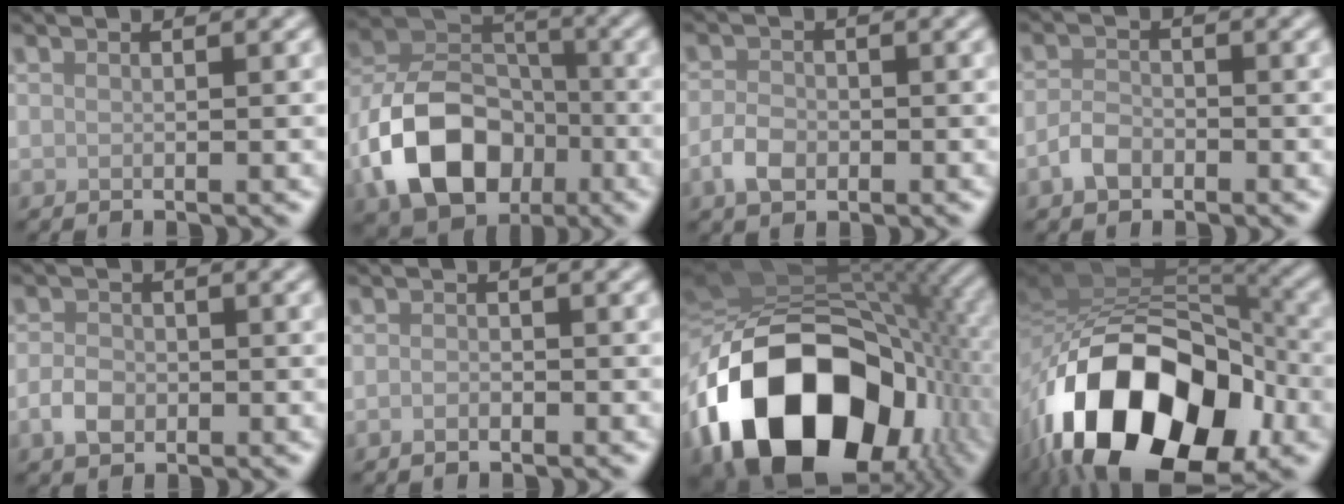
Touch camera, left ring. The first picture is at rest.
{"total": 10.8, "force": [-4.1, 7.5, 6.5], "torque": [-0.123, 0.004, -0.084]}
{"total": 2.5, "force": [-1.0, 1.8, 1.6], "torque": [-0.029, 0.000, -0.024]}
{"total": 2.1, "force": [-1.3, 1.3, 1.1], "torque": [-0.020, 0.003, -0.030]}
{"total": 2.5, "force": [-0.9, 1.8, 1.4], "torque": [-0.025, 0.000, -0.021]}
{"total": 0.9, "force": [-0.5, 0.5, 0.6], "torque": [-0.011, -0.001, -0.011]}
{"total": 19.8, "force": [-6.3, 13.2, 13.4], "torque": [-0.274, -0.044, -0.087]}
{"total": 18.4, "force": [-7.5, 10.6, 13.0], "torque": [-0.233, 0.004, -0.130]}